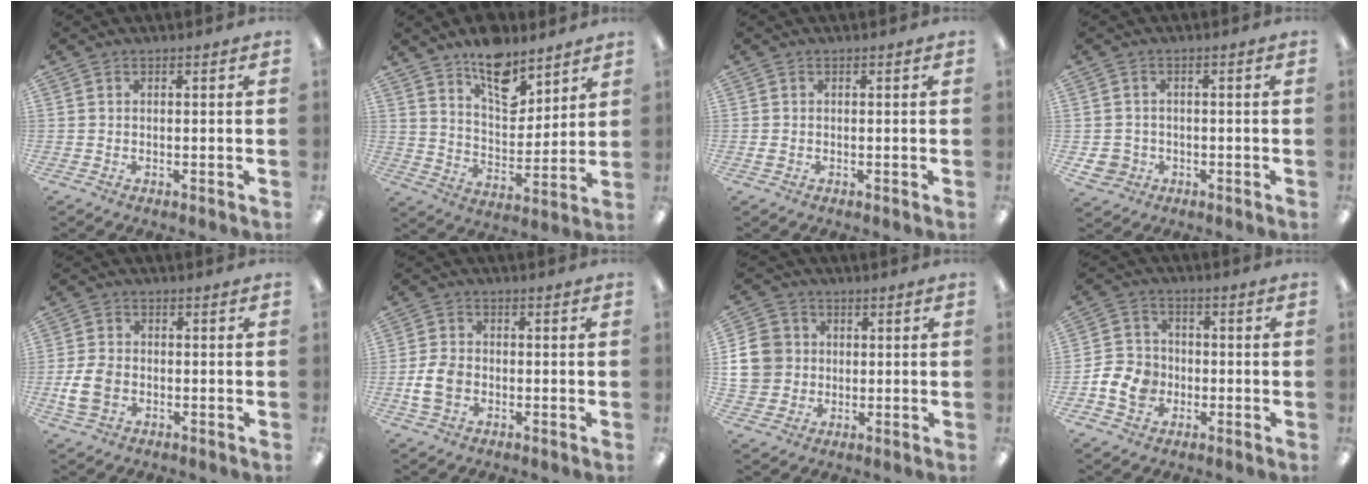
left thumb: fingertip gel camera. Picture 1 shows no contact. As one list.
[{"total": 13.1, "force": [9.6, 6.3, 6.3], "torque": [-0.087, -0.060, 0.171]}, {"total": 0.8, "force": [-0.3, 0.5, 0.6], "torque": [-0.011, -0.001, -0.005]}, {"total": 4.2, "force": [-1.8, 3.6, 1.1], "torque": [-0.031, 0.003, -0.032]}, {"total": 6.8, "force": [-1.9, 4.9, 4.4], "torque": [-0.087, 0.002, -0.034]}, {"total": 6.7, "force": [-1.8, 4.8, 4.3], "torque": [-0.088, 0.007, -0.031]}, {"total": 10.5, "force": [0.9, 9.8, 3.7], "torque": [-0.093, 0.009, 0.022]}, {"total": 8.4, "force": [-2.7, 7.1, 3.6], "torque": [-0.076, 0.020, -0.045]}]